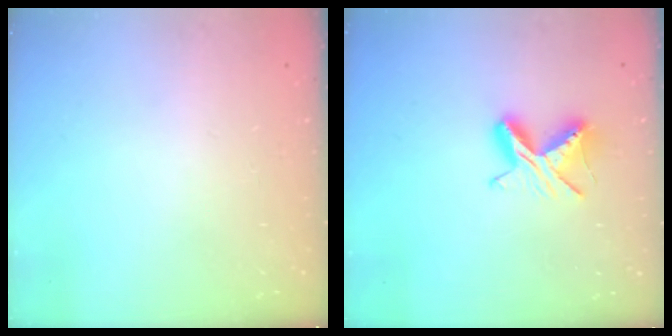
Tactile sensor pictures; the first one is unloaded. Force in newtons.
{"total": 7.5, "press": 7.4, "slide": 0.5}